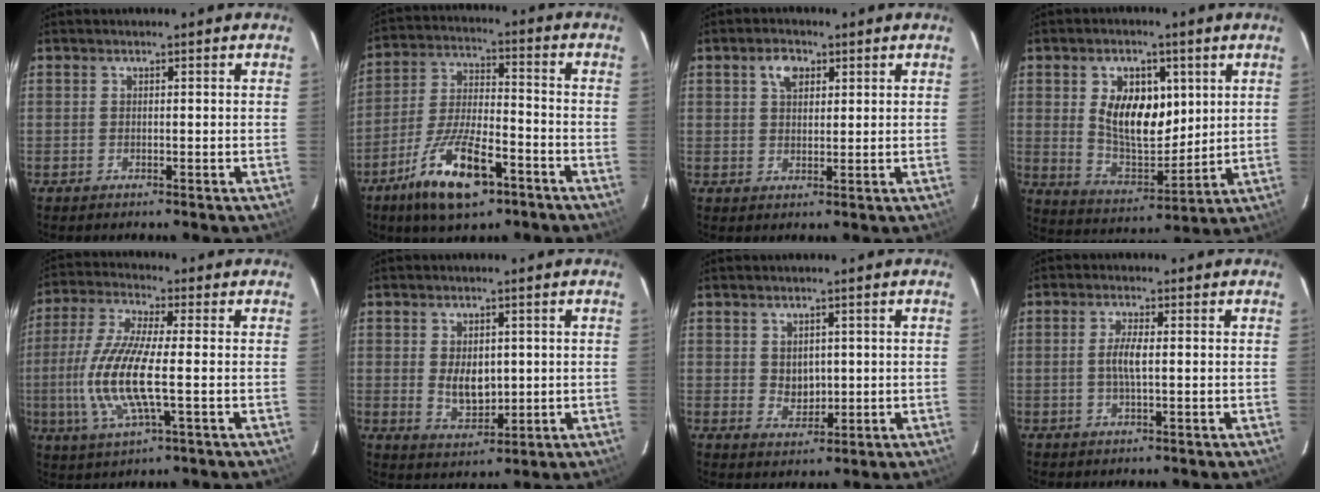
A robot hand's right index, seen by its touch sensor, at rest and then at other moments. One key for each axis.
{"total": 14.6, "fx": -8.5, "fy": 5.0, "fz": 10.8, "tx": -0.224, "ty": -0.015, "tz": -0.151}
{"total": 3.9, "fx": 1.8, "fy": 2.5, "fz": 2.4, "tx": -0.041, "ty": 0.011, "tz": 0.033}
{"total": 12.4, "fx": 3.2, "fy": 7.4, "fz": 9.4, "tx": -0.171, "ty": 0.003, "tz": 0.071}
{"total": 13.6, "fx": -2.0, "fy": 2.9, "fz": 13.1, "tx": -0.278, "ty": -0.008, "tz": -0.043}
{"total": 6.2, "fx": 0.4, "fy": 4.0, "fz": 4.7, "tx": -0.083, "ty": -0.006, "tz": 0.018}
{"total": 3.7, "fx": 0.7, "fy": 3.0, "fz": 2.1, "tx": -0.031, "ty": -0.002, "tz": 0.020}
{"total": 3.4, "fx": 0.0, "fy": 0.6, "fz": 3.4, "tx": -0.067, "ty": 0.000, "tz": 0.000}